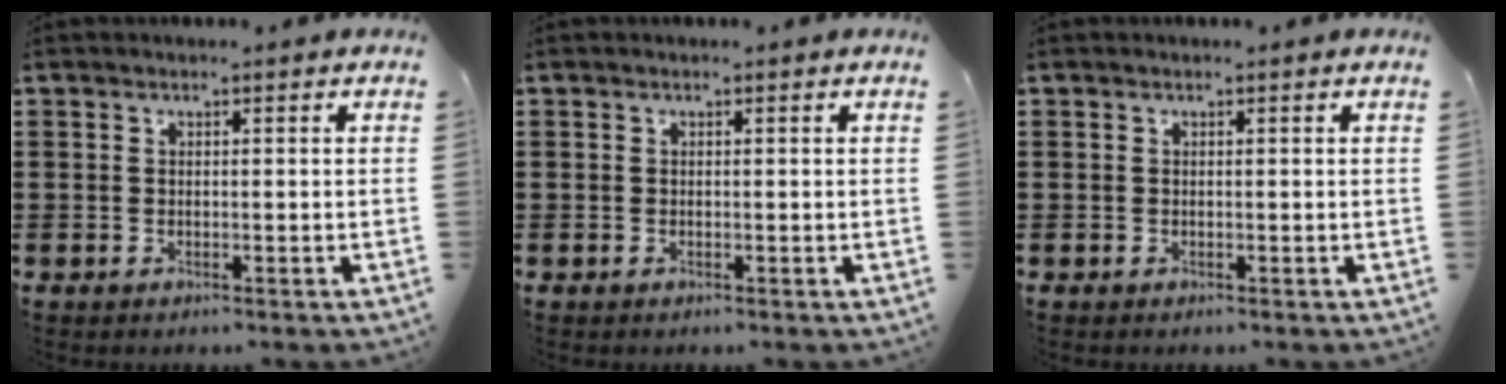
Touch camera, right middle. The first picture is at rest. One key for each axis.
{"total": 0.0}
{"total": 0.0}